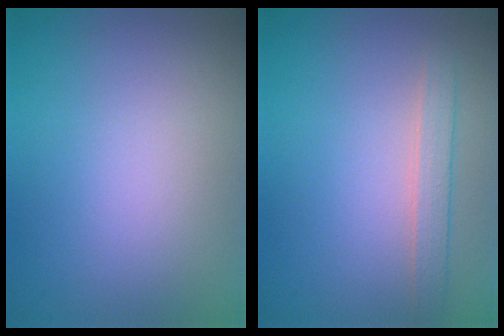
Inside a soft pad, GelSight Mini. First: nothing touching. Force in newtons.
{"total": 1.8, "press": 1.8, "slide": 0.1}